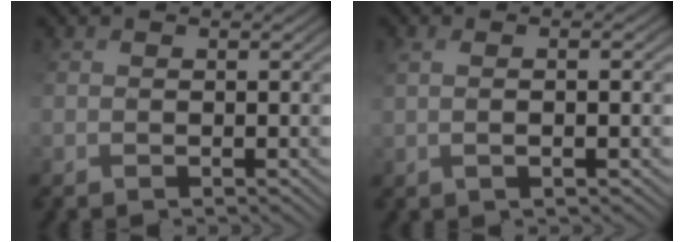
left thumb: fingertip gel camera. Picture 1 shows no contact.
{"total": 1.8, "force": [0.7, 0.3, 1.6], "torque": [-0.026, 0.013, 0.013]}